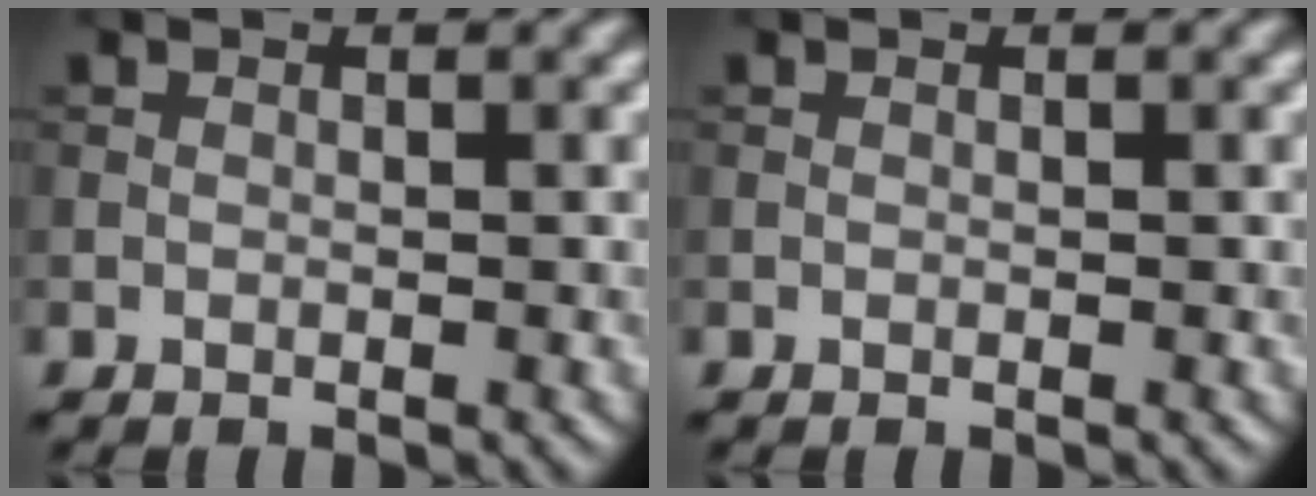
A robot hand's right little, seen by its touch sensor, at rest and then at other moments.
{"total": 0.0}